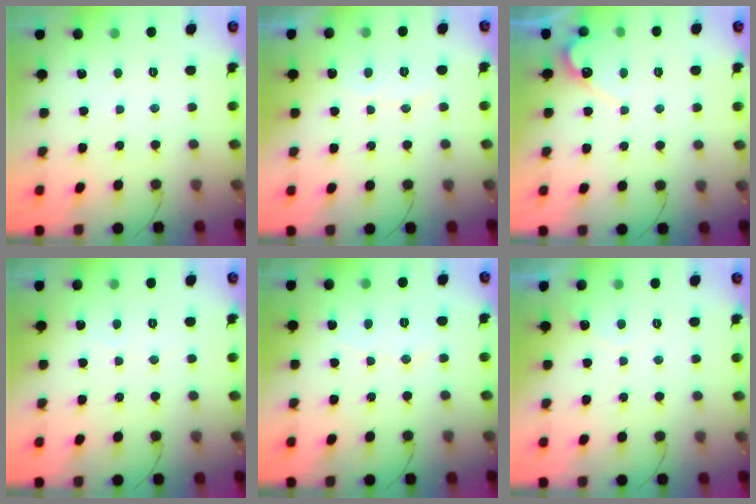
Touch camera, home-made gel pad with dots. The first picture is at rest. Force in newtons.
{"total": 4.1, "press": 4.1, "slide": 0.2}
{"total": 6.3, "press": 6.3, "slide": 0.3}
{"total": 1.9, "press": 1.9, "slide": 0.2}
{"total": 3.3, "press": 3.3, "slide": 0.3}
{"total": 3.2, "press": 3.2, "slide": 0.1}